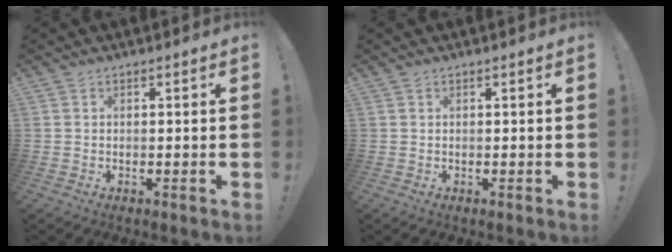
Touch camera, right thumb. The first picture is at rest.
{"total": 0.0}